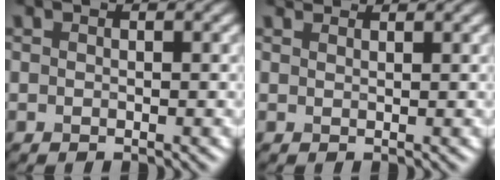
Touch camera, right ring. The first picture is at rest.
{"total": 2.2, "force": [2.1, 0.3, 0.6], "torque": [-0.012, 0.001, 0.027]}